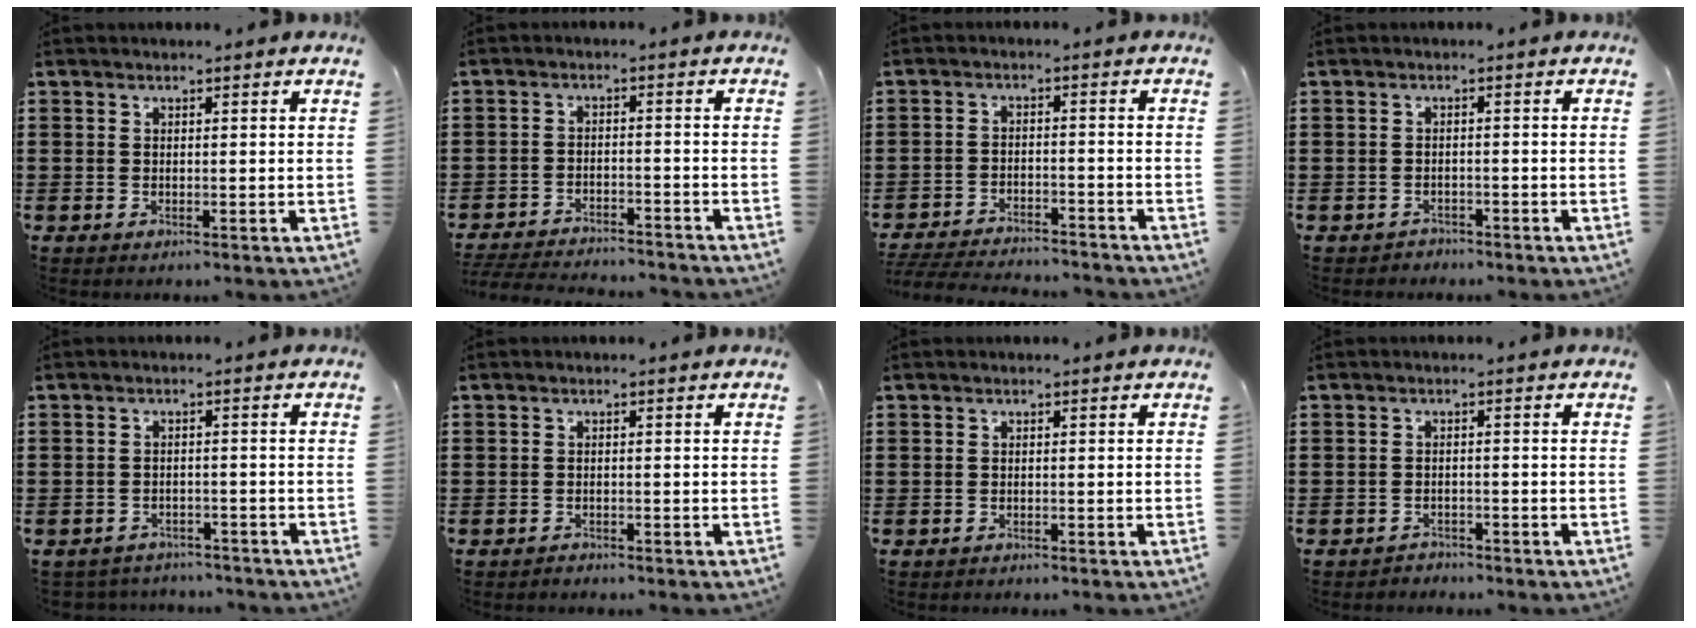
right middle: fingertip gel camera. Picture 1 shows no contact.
{"total": 4.0, "force": [-4.0, 0.2, 0.5], "torque": [-0.018, 0.000, -0.086]}
{"total": 4.4, "force": [-4.3, 0.2, 0.6], "torque": [-0.019, -0.001, -0.091]}
{"total": 1.4, "force": [-1.3, 0.4, -0.1], "torque": [-0.003, 0.003, -0.031]}
{"total": 2.2, "force": [-2.2, 0.4, -0.2], "torque": [-0.004, 0.000, -0.049]}
{"total": 0.7, "force": [-0.7, 0.1, 0.0], "torque": [-0.002, 0.000, -0.014]}
{"total": 0.5, "force": [-0.4, 0.3, -0.1], "torque": [0.002, 0.004, -0.011]}
{"total": 1.5, "force": [-1.5, 0.3, -0.1], "torque": [-0.004, 0.002, -0.034]}